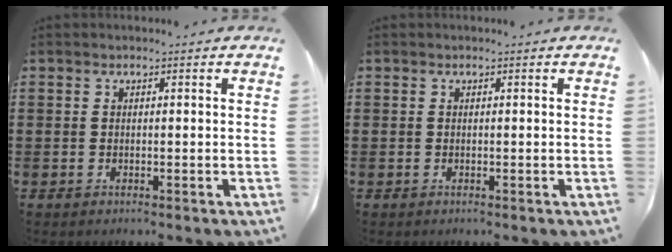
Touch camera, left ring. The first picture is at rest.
{"total": 0.0}